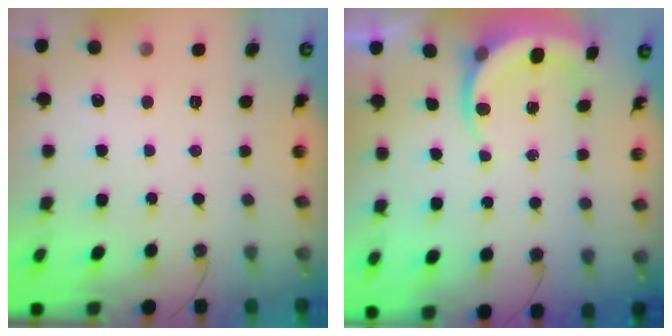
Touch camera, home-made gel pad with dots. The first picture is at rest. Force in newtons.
{"total": 5.5, "press": 5.5, "slide": 0.3}